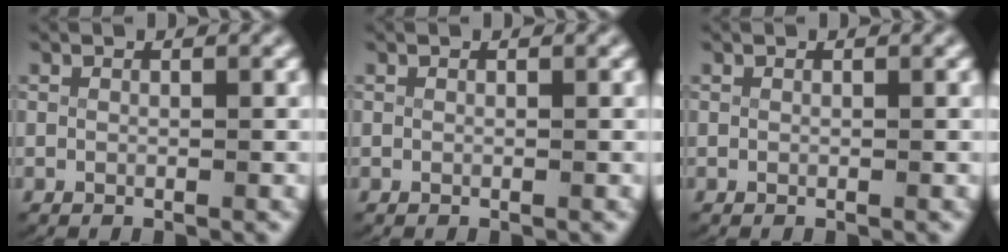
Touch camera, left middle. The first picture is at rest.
{"total": 0.0}
{"total": 0.0}